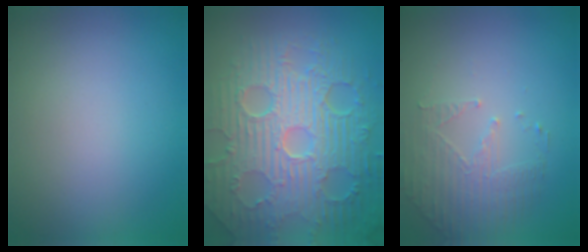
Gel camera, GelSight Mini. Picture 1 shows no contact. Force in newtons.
{"total": 11.2, "press": 7.4, "slide": 8.5}
{"total": 1.9, "press": 1.5, "slide": 1.2}